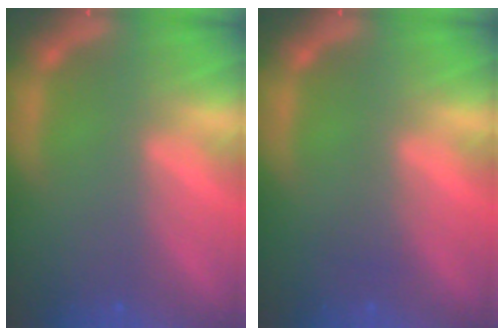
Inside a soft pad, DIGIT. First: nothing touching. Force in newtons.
{"total": 1.0}